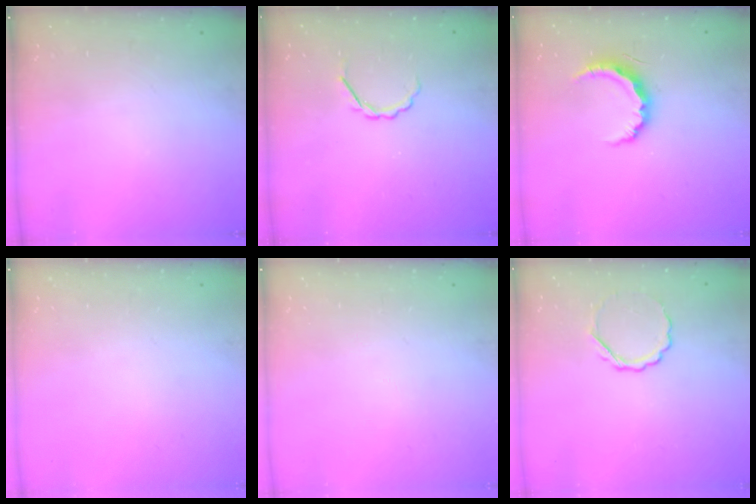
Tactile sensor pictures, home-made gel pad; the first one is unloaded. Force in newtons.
{"total": 2.5, "press": 2.4, "slide": 0.8}
{"total": 8.5, "press": 8.4, "slide": 0.9}
{"total": 0.0}
{"total": 0.0}
{"total": 4.7, "press": 4.6, "slide": 1.1}